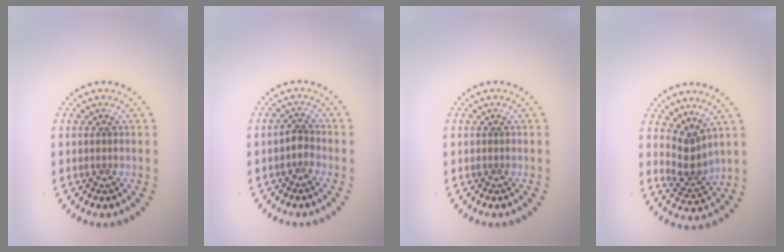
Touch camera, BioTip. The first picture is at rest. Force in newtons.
{"total": 1.3, "press": 1.1, "slide": 0.7}
{"total": 0.0}
{"total": 2.8, "press": 1.9, "slide": 2.0}